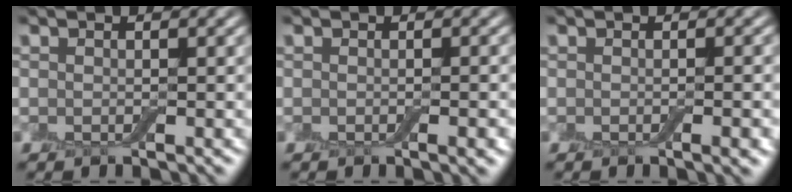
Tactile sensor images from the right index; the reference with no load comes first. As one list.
[{"total": 1.7, "force": [-0.4, 0.4, 1.6], "torque": [-0.016, -0.001, -0.005]}, {"total": 2.0, "force": [-0.5, 0.5, 1.9], "torque": [-0.019, 0.000, -0.005]}]